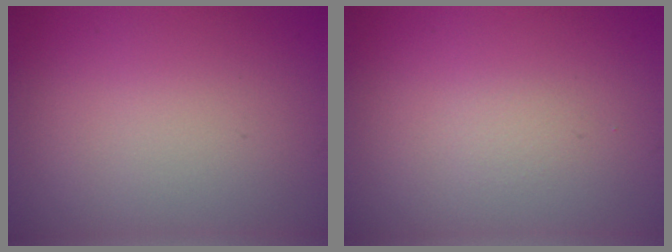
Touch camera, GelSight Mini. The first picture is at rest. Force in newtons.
{"total": 0.6, "press": 0.6, "slide": 0.0}